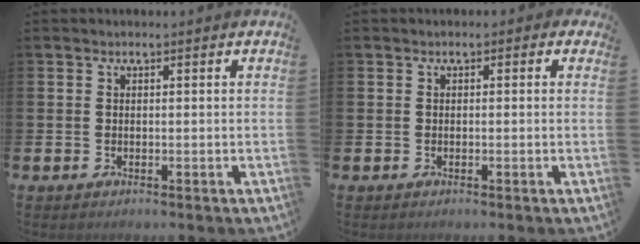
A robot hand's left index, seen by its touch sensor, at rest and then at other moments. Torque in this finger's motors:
{"motor_torque": [1.05, -1.06, 0.23, 0.00]}